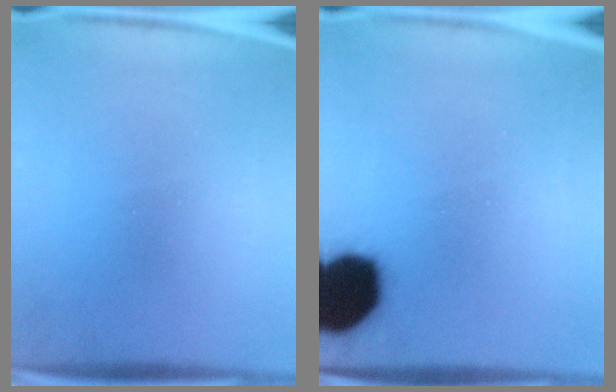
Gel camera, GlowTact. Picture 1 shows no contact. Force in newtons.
{"total": 18.7}